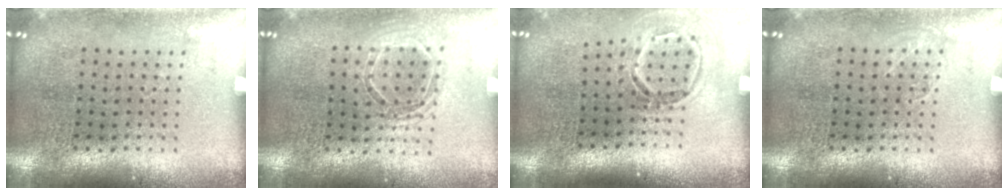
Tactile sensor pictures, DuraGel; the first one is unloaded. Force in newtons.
{"total": 1.5, "press": 1.3, "slide": 0.7}
{"total": 1.6, "press": 1.1, "slide": 1.1}
{"total": 0.8, "press": 0.8, "slide": 0.0}